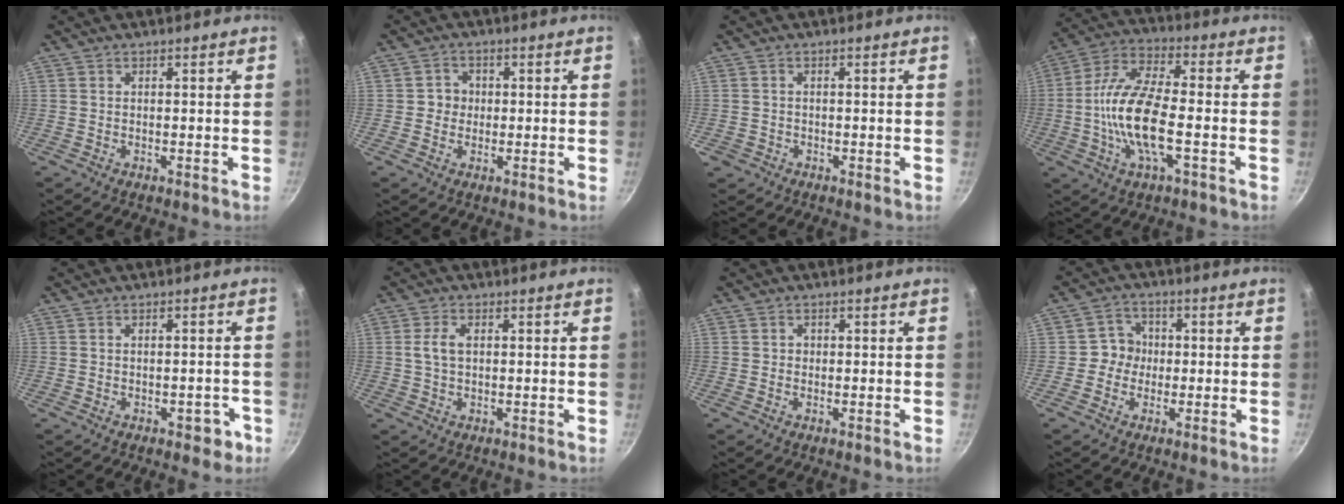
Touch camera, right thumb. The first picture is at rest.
{"total": 3.2, "force": [0.0, 3.0, 1.1], "torque": [0.004, 0.008, -0.005]}
{"total": 1.6, "force": [-0.8, 1.3, 0.2], "torque": [-0.001, 0.004, -0.017]}
{"total": 15.7, "force": [-2.8, 5.8, 14.3], "torque": [-0.299, 0.030, -0.057]}
{"total": 3.0, "force": [-1.6, 1.7, 2.0], "torque": [-0.007, 0.014, -0.016]}
{"total": 3.6, "force": [0.5, 2.0, 2.9], "torque": [-0.065, 0.005, 0.009]}
{"total": 0.8, "force": [0.0, 0.8, 0.3], "torque": [0.002, 0.003, -0.001]}
{"total": 5.0, "force": [-0.5, 4.6, 1.7], "torque": [0.004, 0.014, -0.019]}